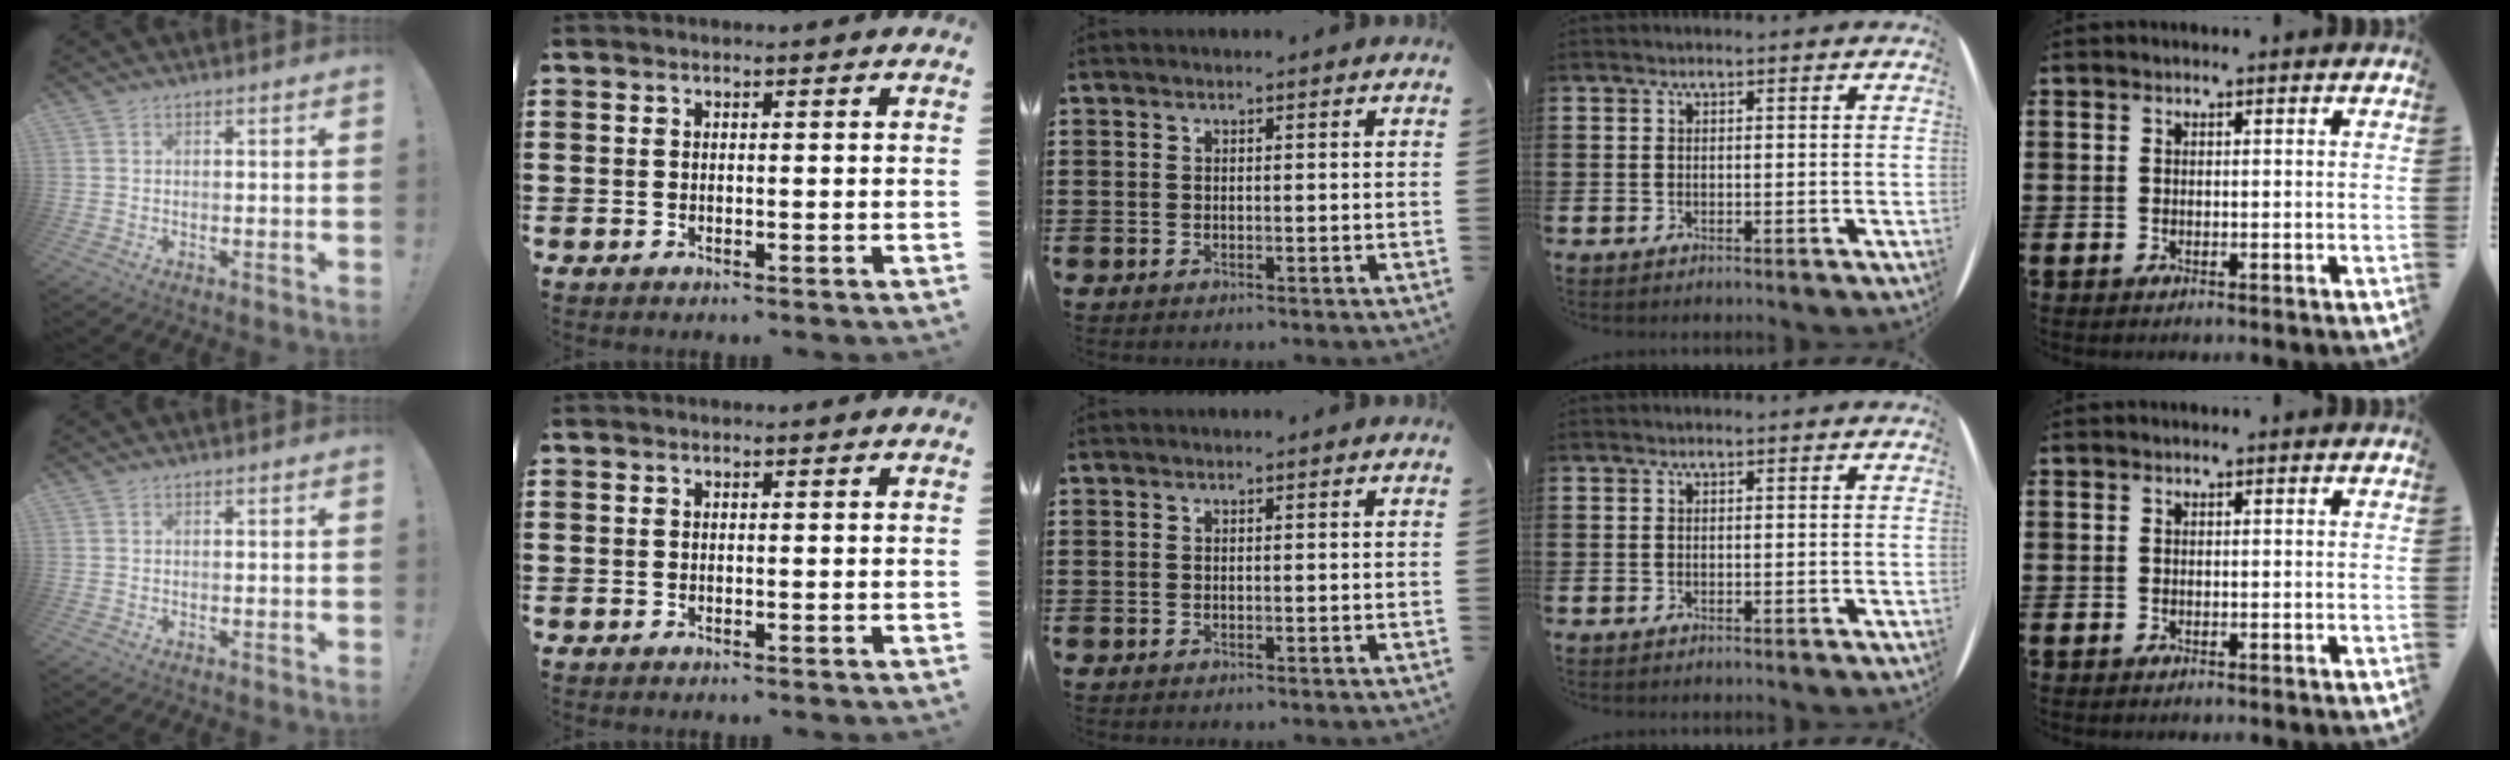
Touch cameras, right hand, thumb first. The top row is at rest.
{}